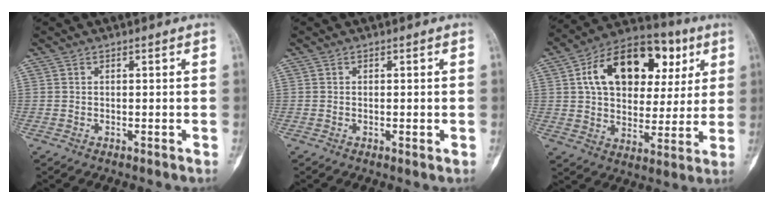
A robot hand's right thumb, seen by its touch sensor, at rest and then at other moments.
{"total": 0.9, "force": [-0.1, 0.3, 0.9], "torque": [-0.011, -0.002, -0.003]}
{"total": 21.3, "force": [7.0, 13.8, 14.7], "torque": [-0.193, 0.009, 0.105]}